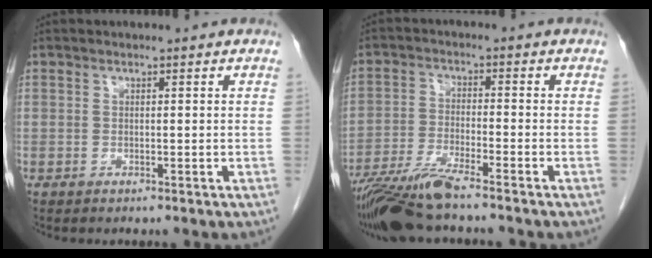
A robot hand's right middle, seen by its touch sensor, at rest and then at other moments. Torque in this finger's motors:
{"motor_torque": [1.14, -1.00, 0.17, 0.08]}